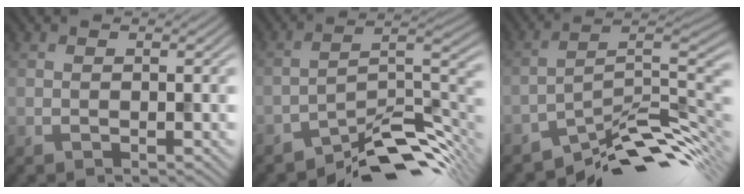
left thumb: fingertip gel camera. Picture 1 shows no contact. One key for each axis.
{"total": 10.3, "fx": -7.8, "fy": 3.1, "fz": 6.0, "tx": -0.077, "ty": 0.004, "tz": -0.147}
{"total": 11.1, "fx": -7.9, "fy": 3.3, "fz": 7.1, "tx": -0.100, "ty": 0.002, "tz": -0.143}